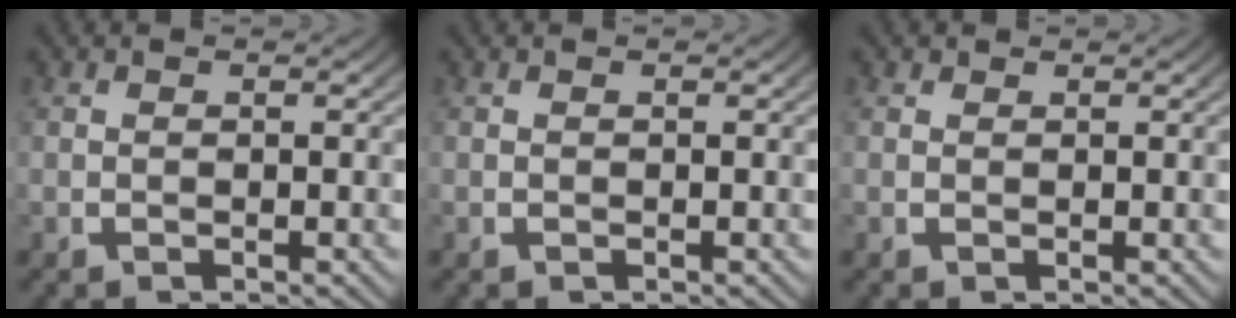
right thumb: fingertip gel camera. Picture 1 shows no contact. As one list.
[{"total": 0.0}, {"total": 0.5, "force": [0.5, 0.3, 0.0], "torque": [0.002, -0.003, 0.010]}]